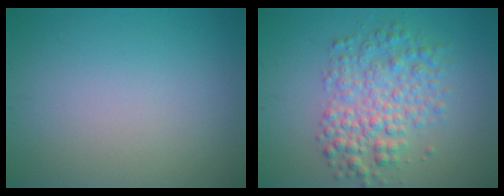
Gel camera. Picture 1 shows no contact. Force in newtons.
{"total": 4.9, "press": 4.9, "slide": 0.1}